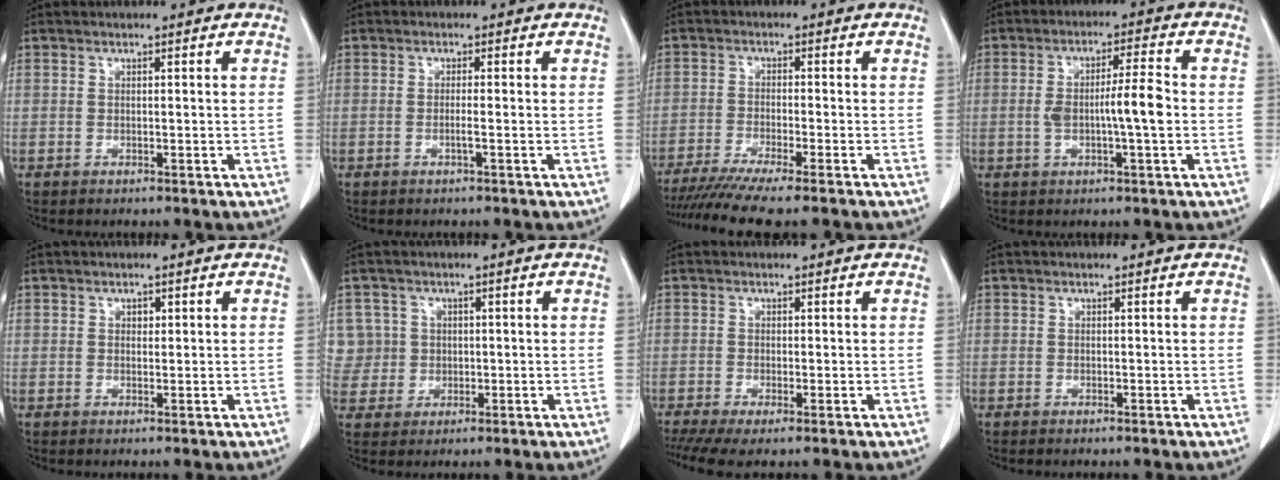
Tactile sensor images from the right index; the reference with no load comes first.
{"total": 1.2, "force": [-0.4, -0.2, 1.1], "torque": [-0.021, -0.001, -0.009]}
{"total": 10.5, "force": [-8.8, -0.8, 5.7], "torque": [-0.074, -0.025, -0.139]}
{"total": 6.7, "force": [-0.7, 0.6, 6.7], "torque": [-0.122, 0.007, -0.012]}
{"total": 0.9, "force": [0.4, 0.6, 0.5], "torque": [-0.005, 0.000, 0.005]}
{"total": 5.9, "force": [1.2, 5.8, -0.2], "torque": [0.013, 0.022, 0.032]}
{"total": 4.8, "force": [-3.2, 0.8, 3.5], "torque": [-0.059, -0.011, -0.056]}
{"total": 0.0}